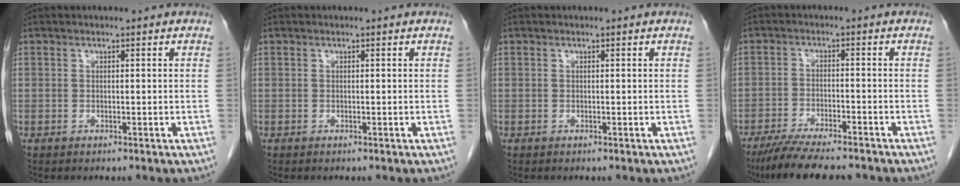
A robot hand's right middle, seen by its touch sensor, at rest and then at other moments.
{"total": 0.0}
{"total": 0.0}
{"total": 10.9, "force": [-9.3, 1.6, 5.6], "torque": [-0.088, -0.022, -0.145]}